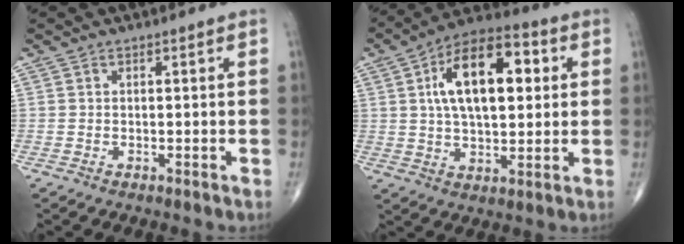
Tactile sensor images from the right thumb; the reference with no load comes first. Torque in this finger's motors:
{"motor_torque": [0.34, 3.47, 1.24, 0.50, 0.14]}